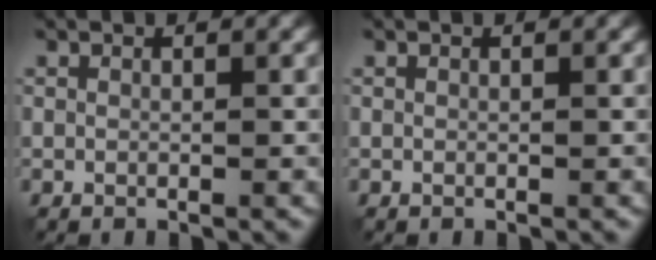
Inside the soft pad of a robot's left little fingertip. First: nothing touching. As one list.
[{"total": 0.0}]